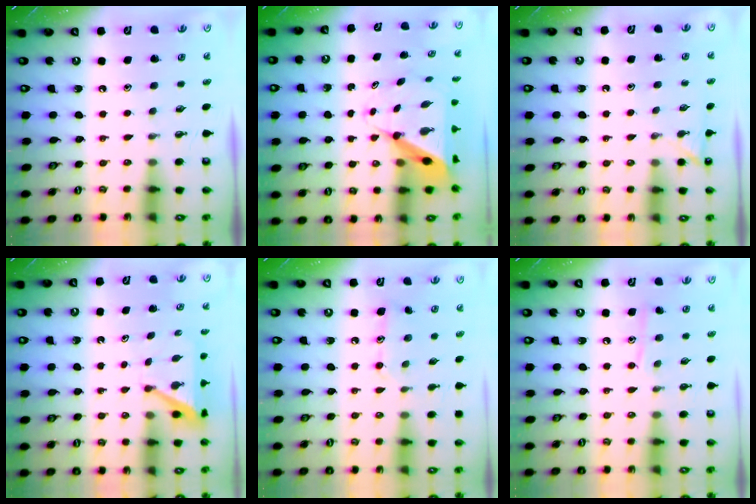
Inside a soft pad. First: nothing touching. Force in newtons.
{"total": 9.8, "press": 9.8, "slide": 0.8}
{"total": 2.1, "press": 2.1, "slide": 0.3}
{"total": 6.3, "press": 6.3, "slide": 0.2}
{"total": 8.6, "press": 8.6, "slide": 0.6}
{"total": 8.0, "press": 8.0, "slide": 0.7}